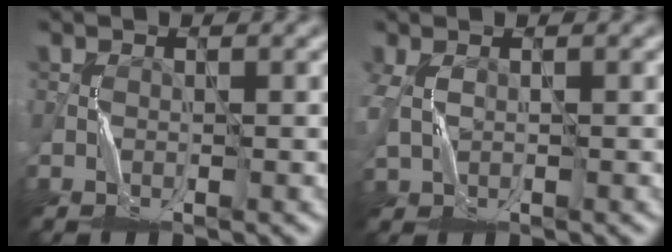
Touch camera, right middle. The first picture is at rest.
{"total": 2.8, "force": [0.3, 2.0, 2.0], "torque": [-0.066, 0.000, 0.007]}